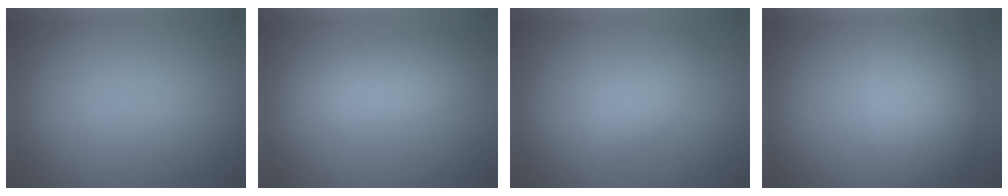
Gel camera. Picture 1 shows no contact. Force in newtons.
{"total": 4.1, "press": 4.1, "slide": 0.2}
{"total": 2.1, "press": 2.1, "slide": 0.1}
{"total": 6.7, "press": 6.6, "slide": 0.3}